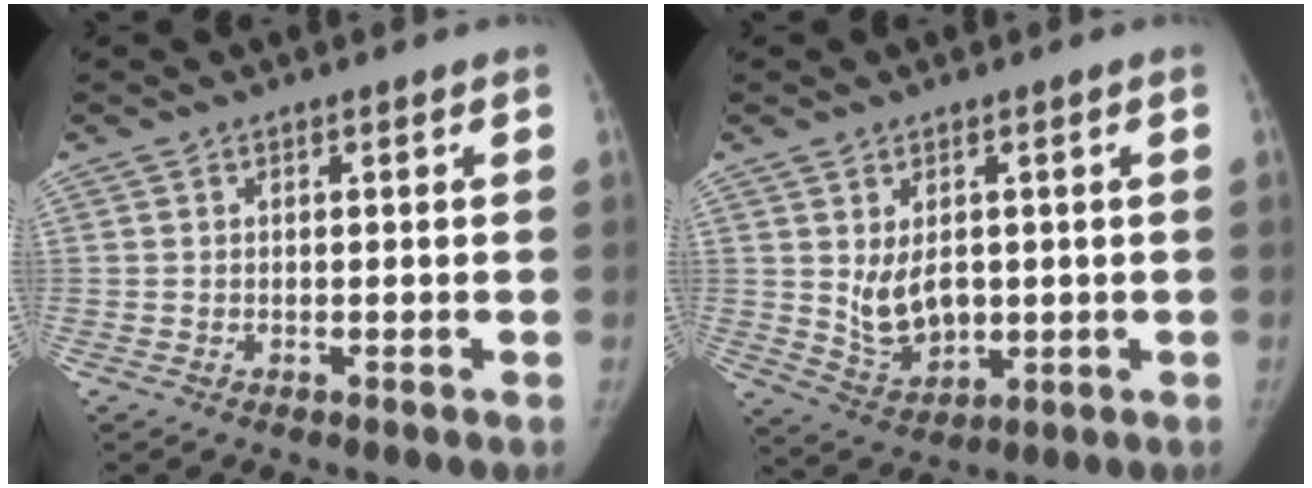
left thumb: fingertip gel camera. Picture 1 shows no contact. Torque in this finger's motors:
{"motor_torque": [0.06, 0.05, 0.04, 0.04, 0.05]}